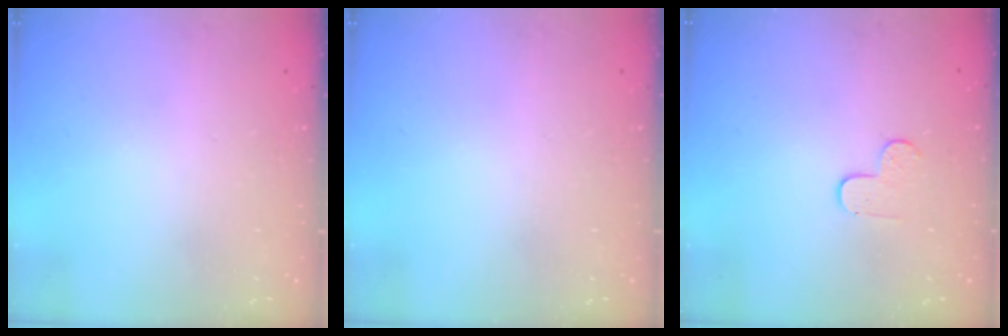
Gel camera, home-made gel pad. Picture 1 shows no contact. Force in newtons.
{"total": 0.0}
{"total": 3.7, "press": 3.6, "slide": 0.4}